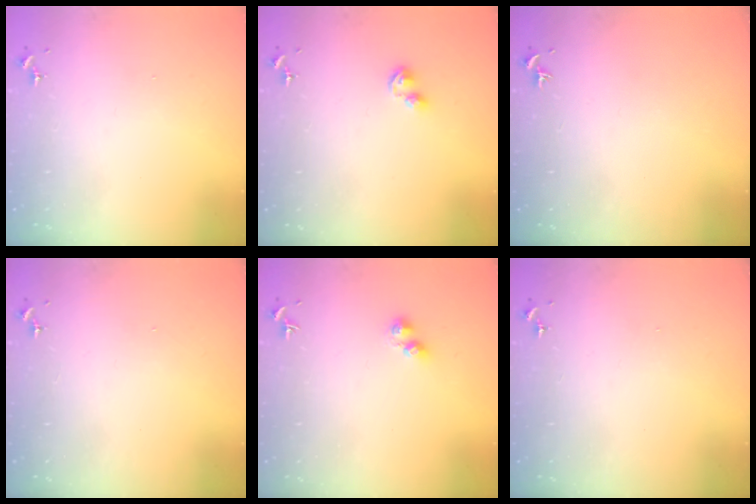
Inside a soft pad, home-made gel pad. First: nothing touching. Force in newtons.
{"total": 4.7, "press": 4.6, "slide": 0.6}
{"total": 0.0}
{"total": 0.0}
{"total": 3.9, "press": 3.8, "slide": 0.5}
{"total": 0.0}